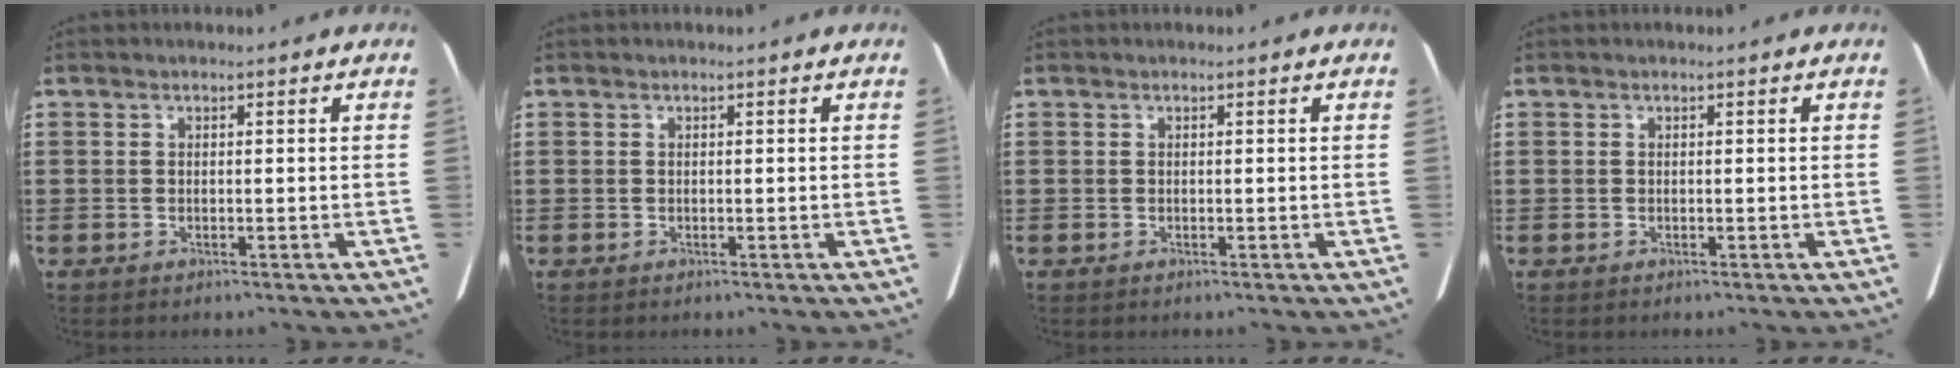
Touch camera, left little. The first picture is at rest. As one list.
[{"total": 0.0}, {"total": 0.0}, {"total": 0.0}]